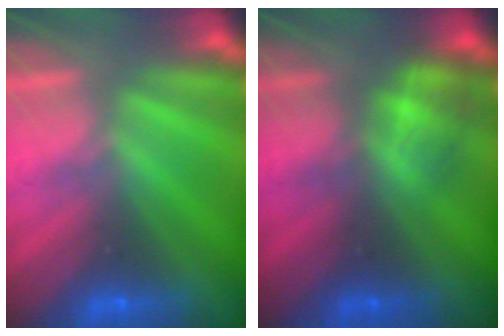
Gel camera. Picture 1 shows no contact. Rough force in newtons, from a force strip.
{"total": 2.3}